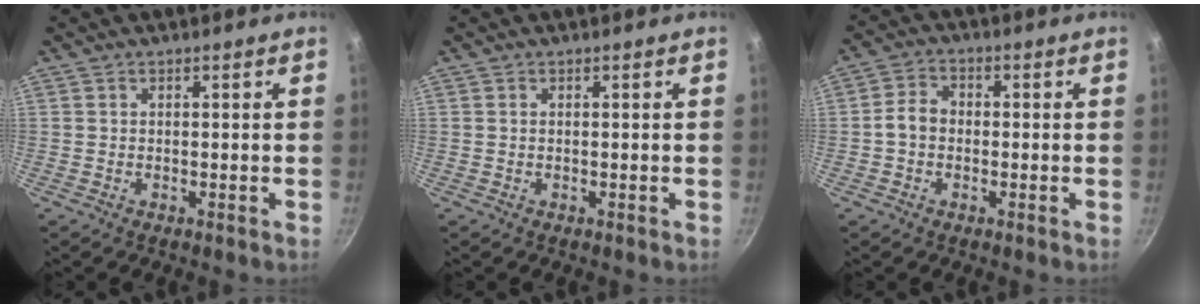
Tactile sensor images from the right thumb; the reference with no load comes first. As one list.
[{"total": 0.0}, {"total": 4.6, "force": [-0.7, 3.6, 2.8], "torque": [-0.044, 0.017, -0.019]}]